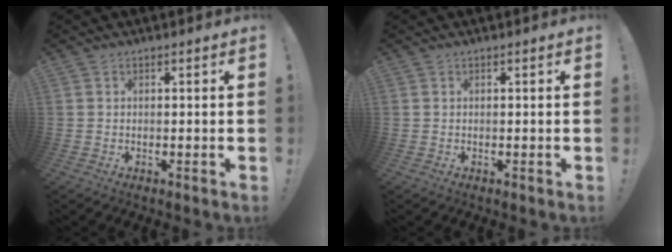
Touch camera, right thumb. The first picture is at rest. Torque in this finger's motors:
{"motor_torque": [0.00, 0.00, 0.00, 0.00, 0.00]}